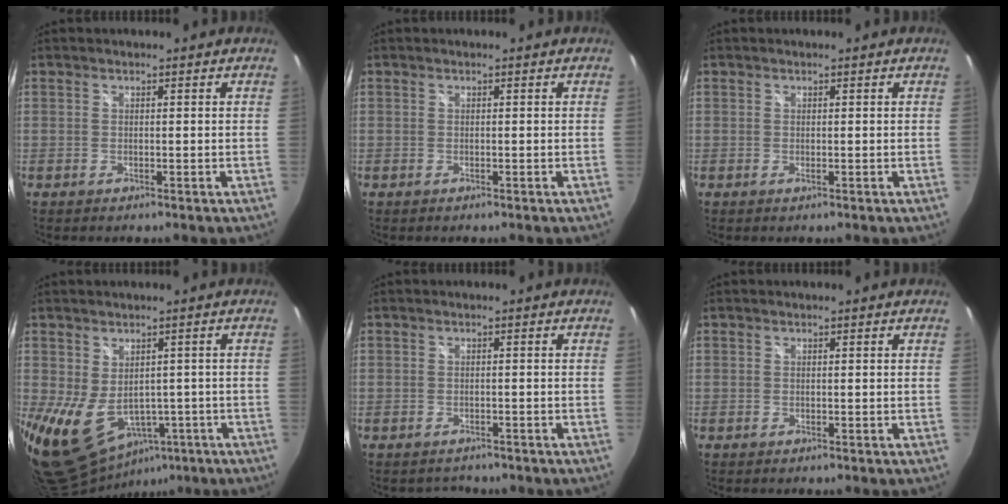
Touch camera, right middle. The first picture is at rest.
{"total": 0.0}
{"total": 0.0}
{"total": 13.0, "force": [-3.7, 9.9, 7.6], "torque": [-0.169, -0.027, -0.028]}
{"total": 2.1, "force": [-1.9, 1.0, 0.1], "torque": [-0.003, -0.003, -0.026]}
{"total": 0.0}